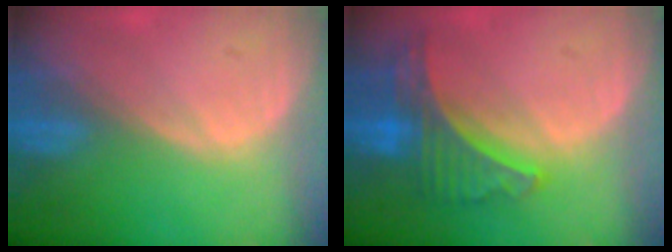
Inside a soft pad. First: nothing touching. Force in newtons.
{"total": 7.8, "press": 6.9, "slide": 3.6}